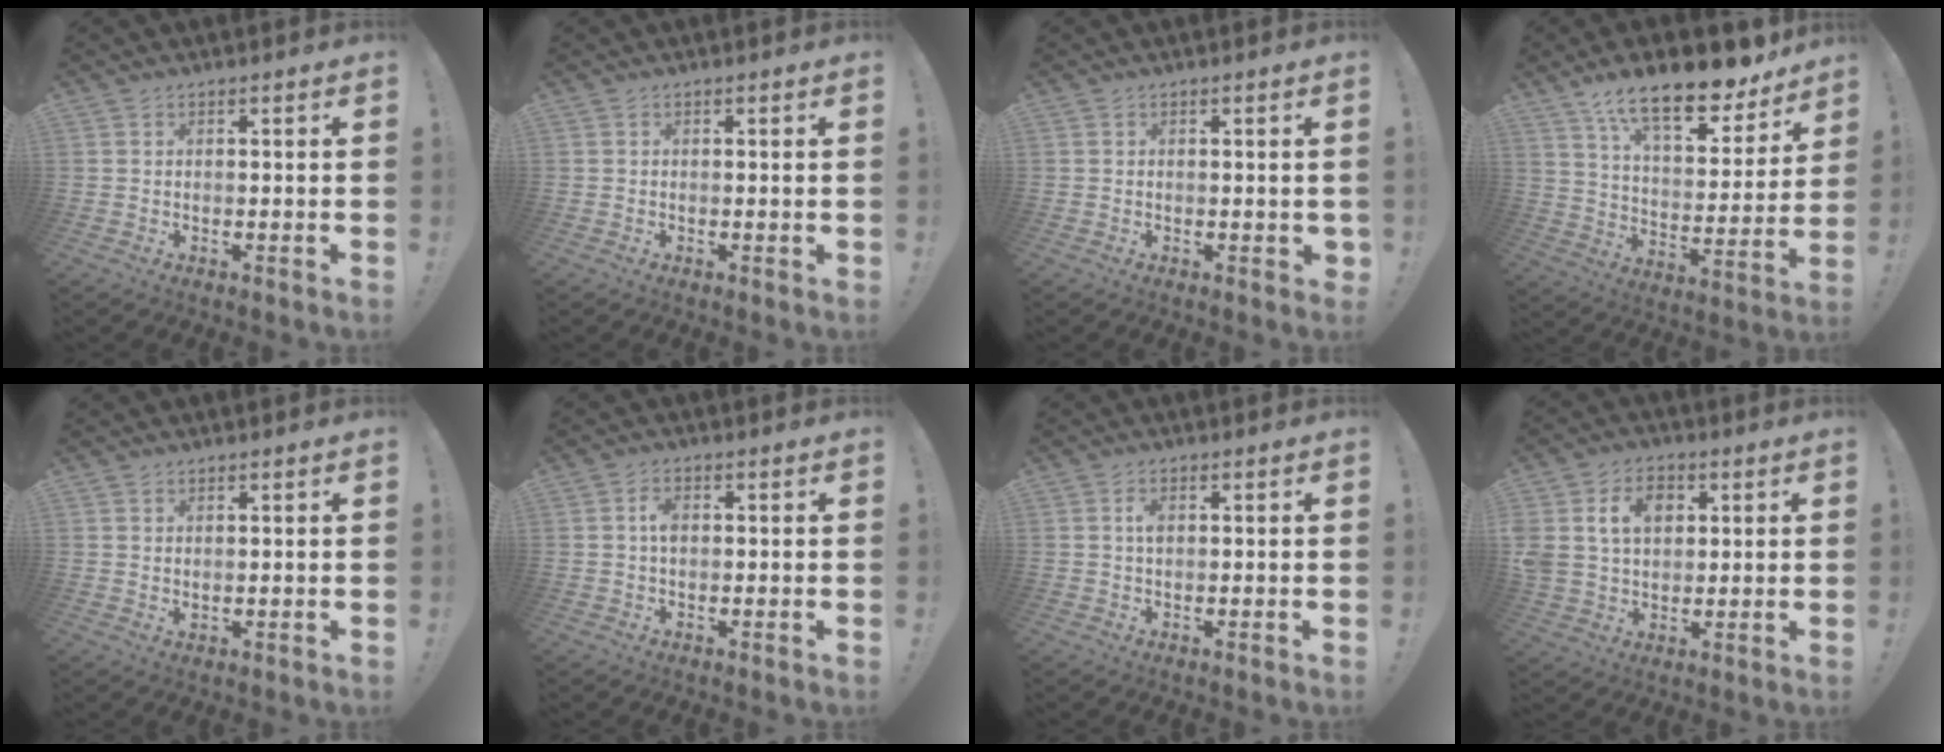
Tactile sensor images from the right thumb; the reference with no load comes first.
{"total": 0.0}
{"total": 0.9, "force": [0.2, 0.6, 0.6], "torque": [-0.002, 0.000, 0.003]}
{"total": 18.2, "force": [13.2, 6.0, 11.0], "torque": [-0.171, -0.096, 0.223]}
{"total": 1.4, "force": [1.1, 0.6, 0.5], "torque": [-0.001, -0.004, 0.020]}
{"total": 3.2, "force": [0.4, 2.2, 2.3], "torque": [-0.028, 0.002, 0.003]}
{"total": 2.5, "force": [0.6, 1.6, 1.8], "torque": [-0.021, -0.001, 0.006]}
{"total": 11.5, "force": [3.9, 8.9, 6.2], "torque": [-0.098, -0.001, 0.078]}